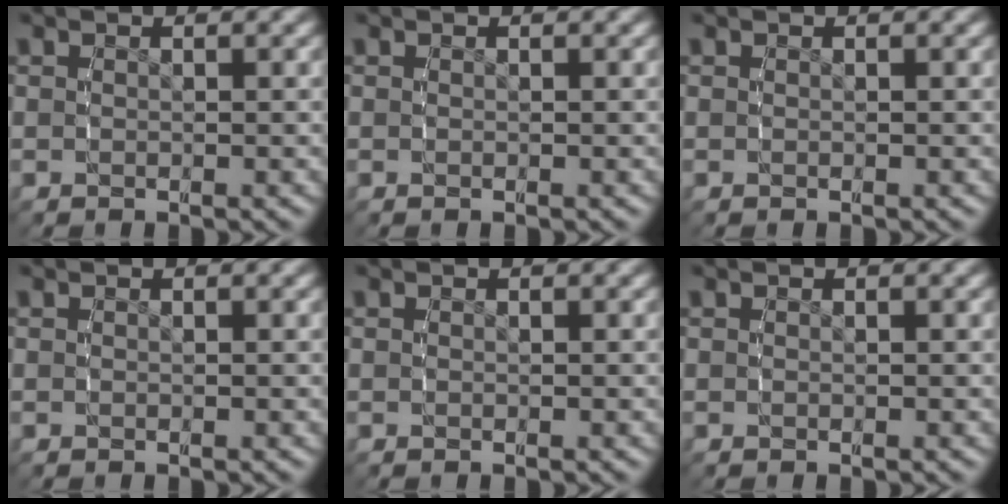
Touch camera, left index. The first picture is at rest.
{"total": 0.0}
{"total": 0.0}
{"total": 0.0}
{"total": 0.0}
{"total": 0.0}